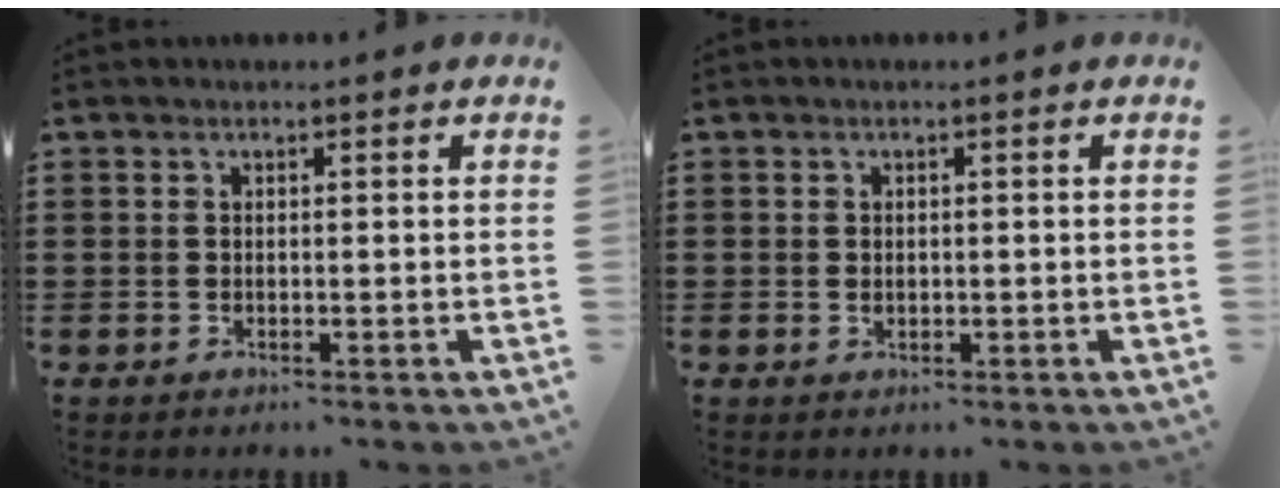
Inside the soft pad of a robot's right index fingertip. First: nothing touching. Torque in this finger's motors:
{"motor_torque": [0.50, 1.64, -0.05, -0.08]}